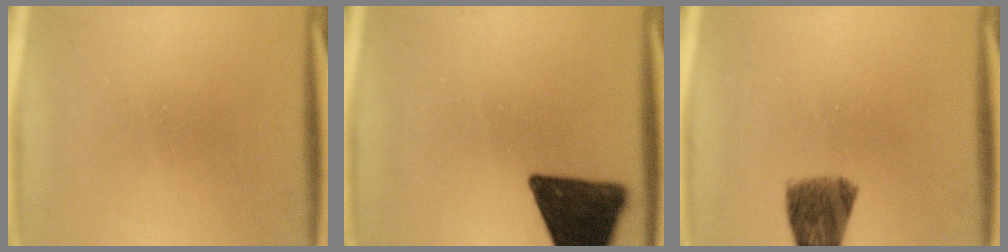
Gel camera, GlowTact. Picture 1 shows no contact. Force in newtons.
{"total": 14.8}
{"total": 8.5}